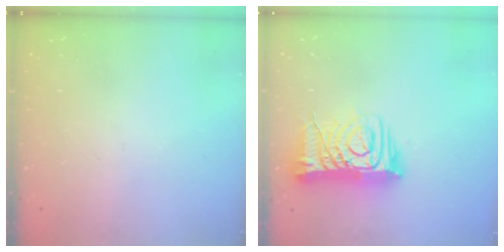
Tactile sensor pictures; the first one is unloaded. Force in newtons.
{"total": 11.3, "press": 11.1, "slide": 1.8}